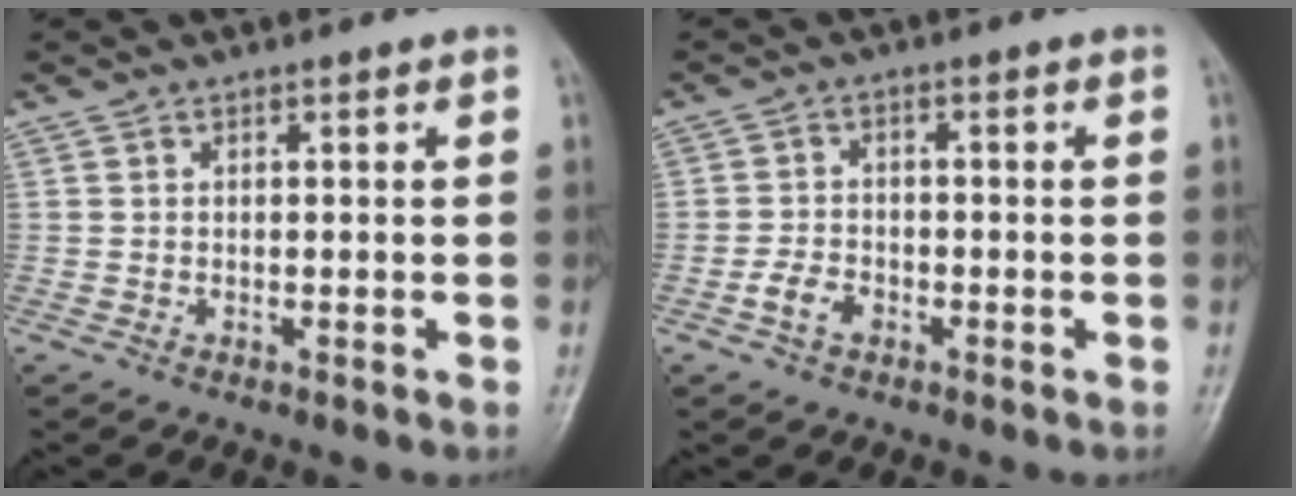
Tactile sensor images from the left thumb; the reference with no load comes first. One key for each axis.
{"total": 3.8, "fx": -1.9, "fy": 2.5, "fz": 2.1, "tx": -0.036, "ty": 0.014, "tz": -0.036}